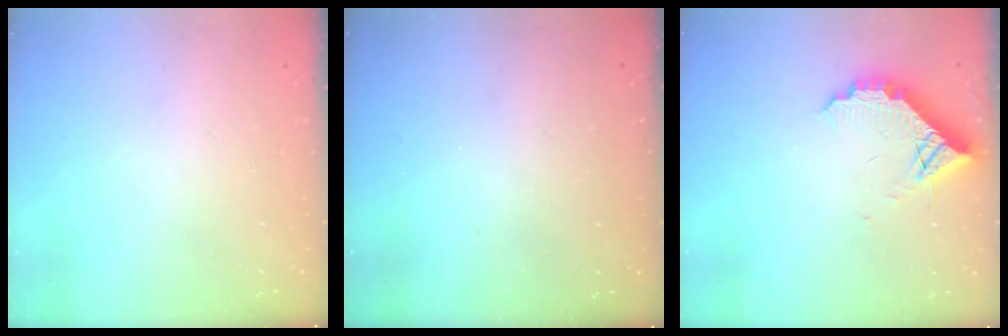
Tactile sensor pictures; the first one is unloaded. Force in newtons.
{"total": 3.1, "press": 3.1, "slide": 0.1}
{"total": 10.0, "press": 10.0, "slide": 0.8}